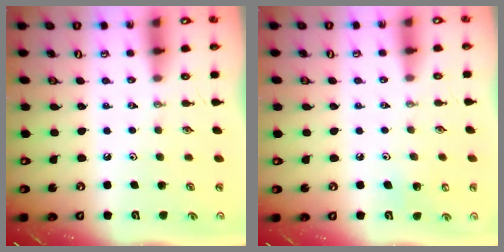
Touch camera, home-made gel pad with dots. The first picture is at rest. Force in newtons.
{"total": 4.9, "press": 4.8, "slide": 0.4}